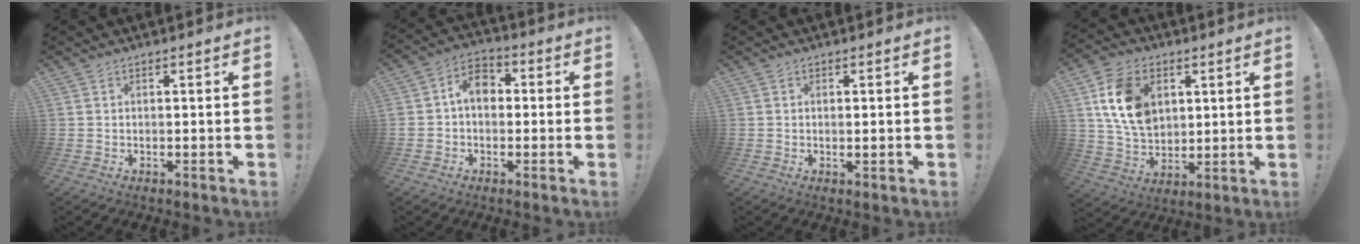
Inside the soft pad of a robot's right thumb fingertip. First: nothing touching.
{"total": 8.3, "force": [0.7, 6.4, 5.3], "torque": [-0.091, 0.023, 0.017]}
{"total": 1.1, "force": [0.3, -0.1, 1.0], "torque": [-0.011, -0.004, 0.004]}
{"total": 17.4, "force": [5.6, 12.7, 10.5], "torque": [-0.183, -0.014, 0.111]}